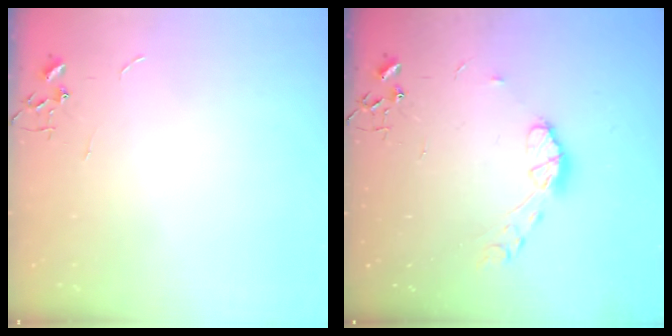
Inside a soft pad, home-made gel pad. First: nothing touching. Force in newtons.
{"total": 8.1, "press": 8.1, "slide": 0.6}